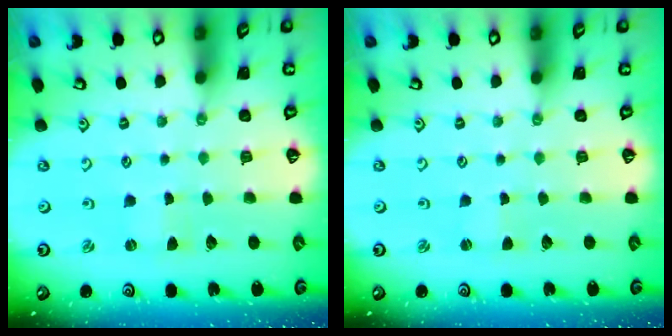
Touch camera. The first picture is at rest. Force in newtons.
{"total": 0.7, "press": 0.7, "slide": 0.1}